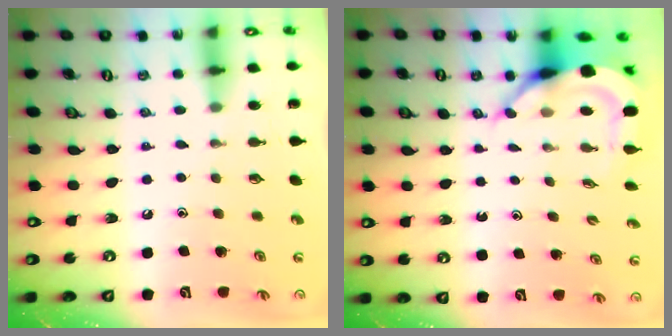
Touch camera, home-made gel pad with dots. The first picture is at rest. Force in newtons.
{"total": 8.0, "press": 8.0, "slide": 1.0}